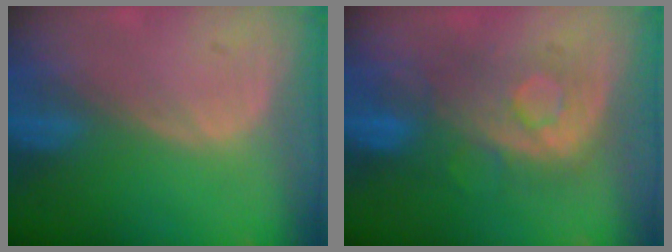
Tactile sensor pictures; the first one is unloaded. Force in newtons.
{"total": 8.3, "press": 8.3, "slide": 0.9}